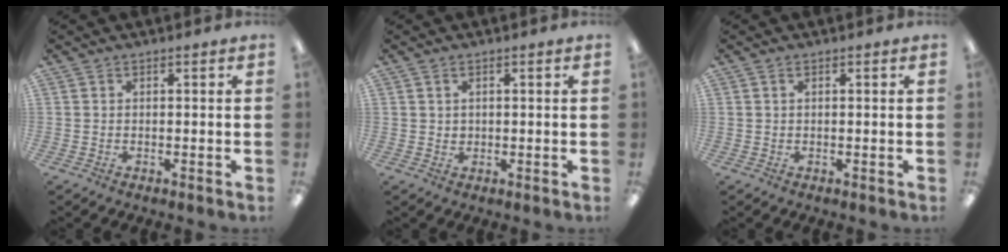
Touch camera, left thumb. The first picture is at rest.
{"total": 1.6, "force": [0.8, 1.2, 0.7], "torque": [-0.008, 0.000, 0.012]}
{"total": 0.8, "force": [0.3, 0.4, 0.6], "torque": [-0.013, 0.005, 0.004]}